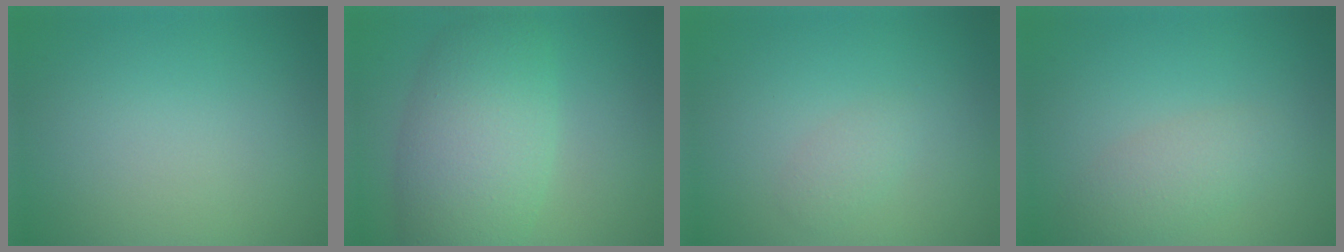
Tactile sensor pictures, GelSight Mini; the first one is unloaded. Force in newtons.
{"total": 7.7, "press": 7.7, "slide": 0.1}
{"total": 1.1, "press": 1.1, "slide": 0.1}
{"total": 2.4, "press": 2.4, "slide": 0.1}